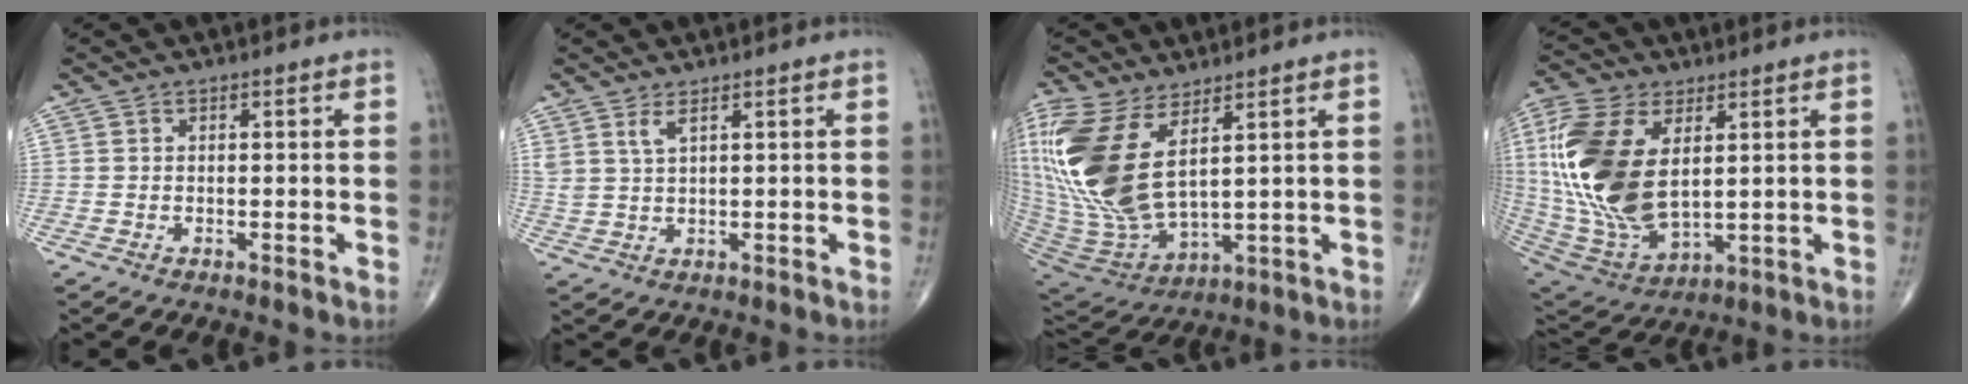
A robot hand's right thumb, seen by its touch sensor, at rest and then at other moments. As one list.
[{"total": 2.9, "force": [1.9, 0.7, 2.1], "torque": [-0.047, -0.010, 0.044]}, {"total": 19.9, "force": [7.1, 9.2, 16.2], "torque": [-0.370, -0.036, 0.152]}, {"total": 21.9, "force": [4.3, 12.0, 17.8], "torque": [-0.387, -0.026, 0.088]}]